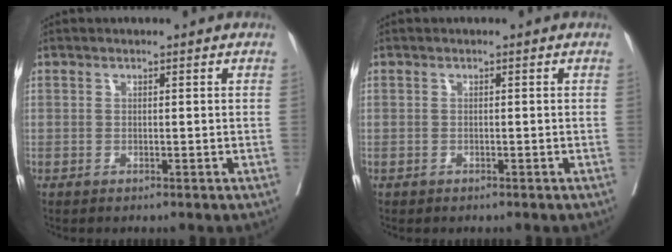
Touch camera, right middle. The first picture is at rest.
{"total": 0.0}